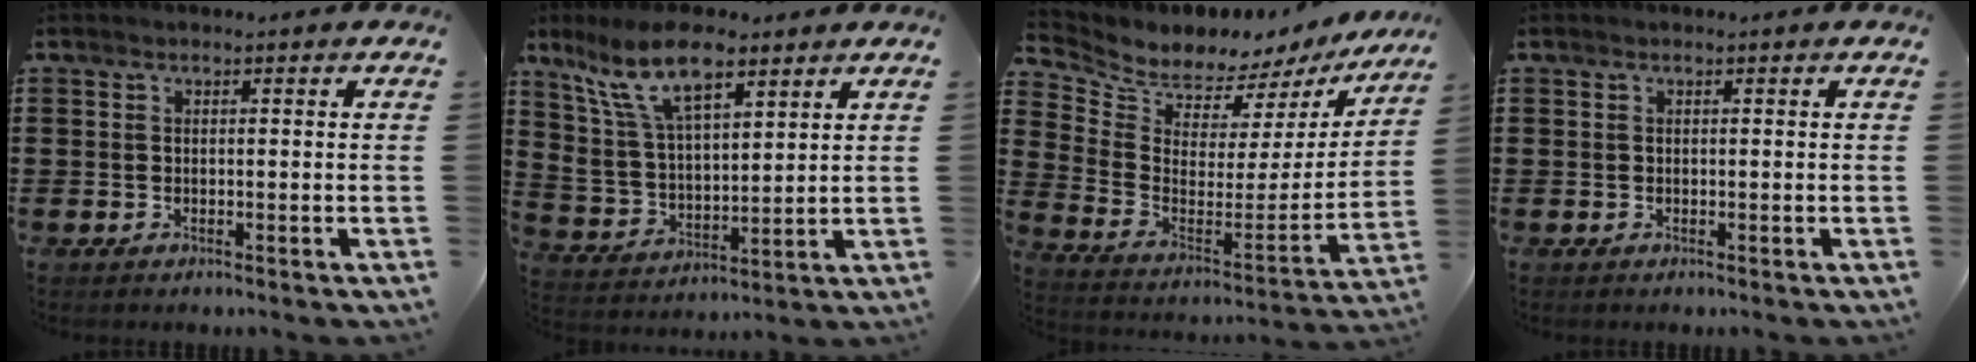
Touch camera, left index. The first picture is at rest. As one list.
[{"total": 12.3, "force": [7.9, 5.0, 8.0], "torque": [-0.173, -0.004, 0.149]}, {"total": 4.7, "force": [4.5, 1.4, -0.4], "torque": [-0.030, -0.052, 0.075]}, {"total": 0.0}]